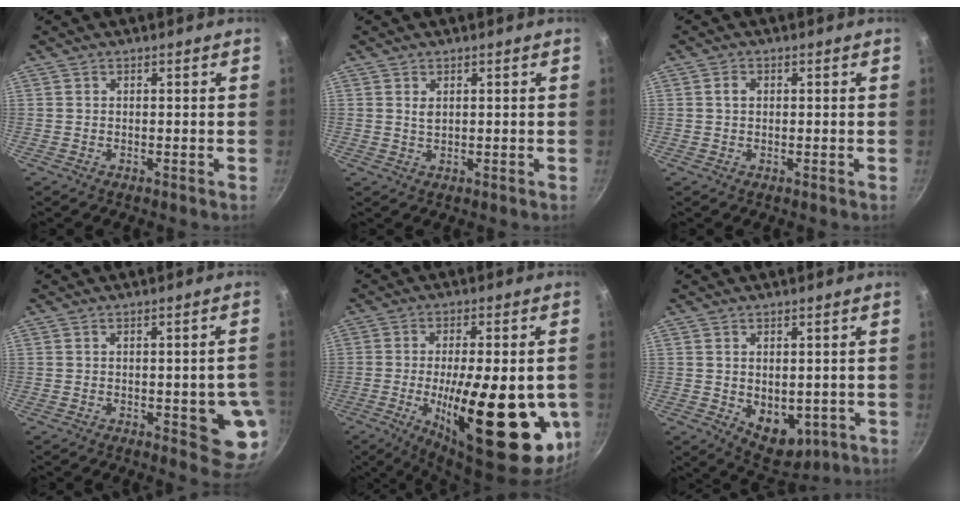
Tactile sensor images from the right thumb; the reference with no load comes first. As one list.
[{"total": 1.4, "force": [0.6, 0.8, 1.0], "torque": [-0.017, -0.004, 0.012]}, {"total": 1.5, "force": [0.3, 1.2, 1.0], "torque": [-0.014, 0.006, 0.004]}, {"total": 9.6, "force": [-1.8, 3.5, 8.7], "torque": [-0.070, 0.000, -0.017]}, {"total": 27.1, "force": [-5.7, 9.7, 24.6], "torque": [-0.339, -0.013, -0.070]}, {"total": 8.5, "force": [-1.3, 5.8, 6.1], "torque": [-0.058, -0.013, 0.002]}]